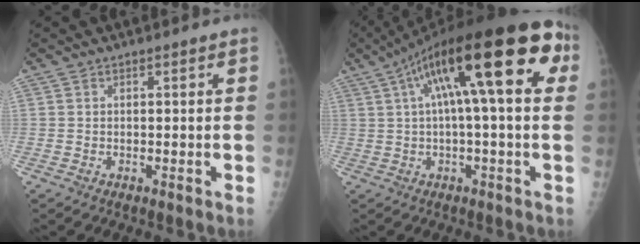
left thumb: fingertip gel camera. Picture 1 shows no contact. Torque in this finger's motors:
{"motor_torque": [1.03, 0.96, 2.23, -0.53, 0.58]}